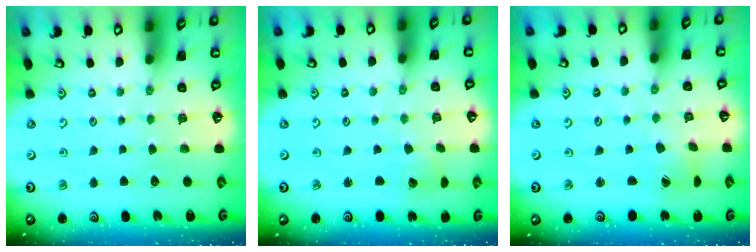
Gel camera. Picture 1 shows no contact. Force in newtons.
{"total": 2.7, "press": 2.7, "slide": 0.2}
{"total": 2.2, "press": 2.2, "slide": 0.3}